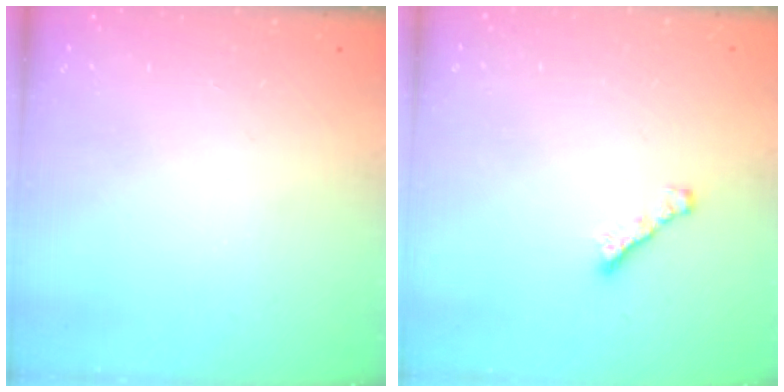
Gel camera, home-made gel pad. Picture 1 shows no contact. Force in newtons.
{"total": 1.8, "press": 1.7, "slide": 0.6}